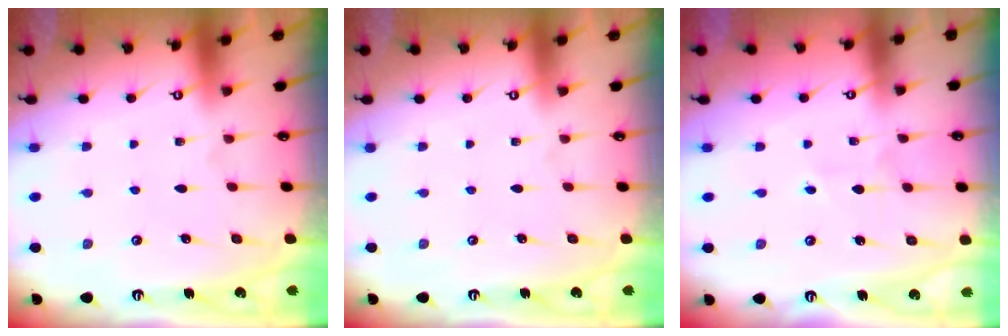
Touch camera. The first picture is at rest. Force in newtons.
{"total": 0.0}
{"total": 2.1, "press": 2.1, "slide": 0.2}